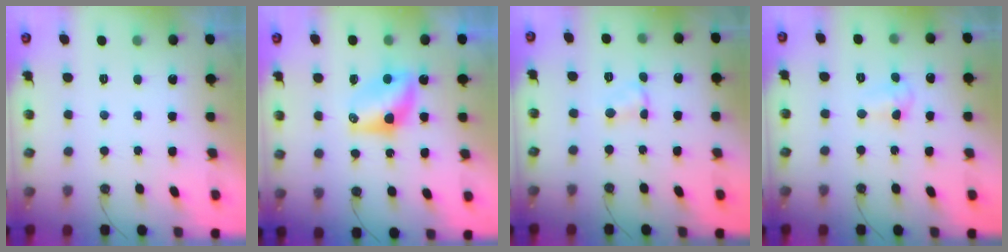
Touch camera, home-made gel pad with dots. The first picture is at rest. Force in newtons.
{"total": 7.4, "press": 7.4, "slide": 0.3}
{"total": 2.7, "press": 2.7, "slide": 0.3}
{"total": 4.5, "press": 4.5, "slide": 0.6}